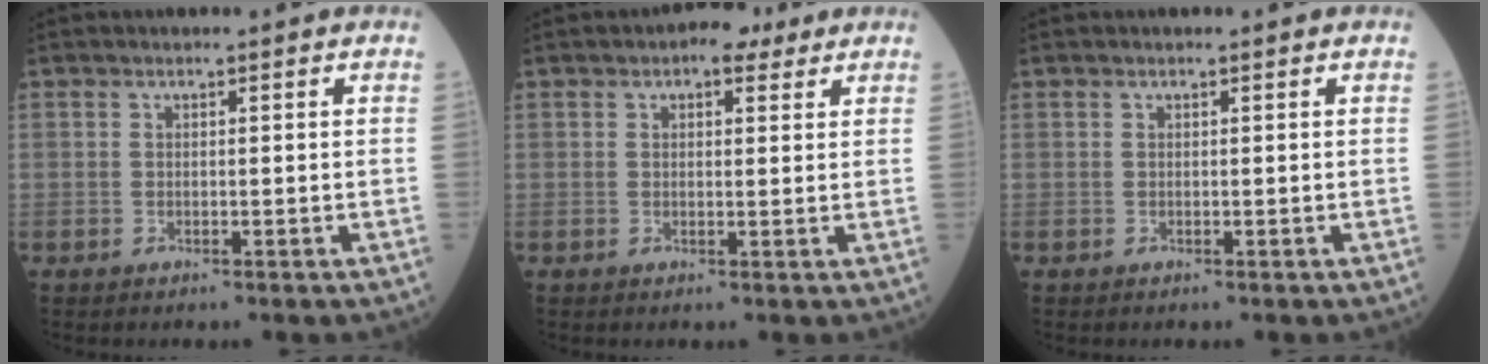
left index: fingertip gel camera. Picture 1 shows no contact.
{"total": 3.5, "force": [2.3, 1.8, 1.9], "torque": [-0.027, 0.017, 0.030]}
{"total": 0.0}